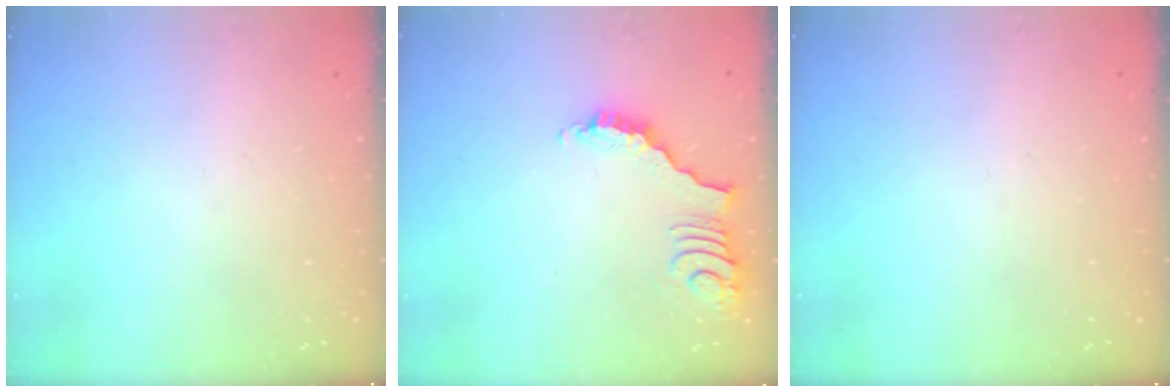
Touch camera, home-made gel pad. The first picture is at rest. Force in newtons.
{"total": 3.8, "press": 3.7, "slide": 0.6}
{"total": 0.0}